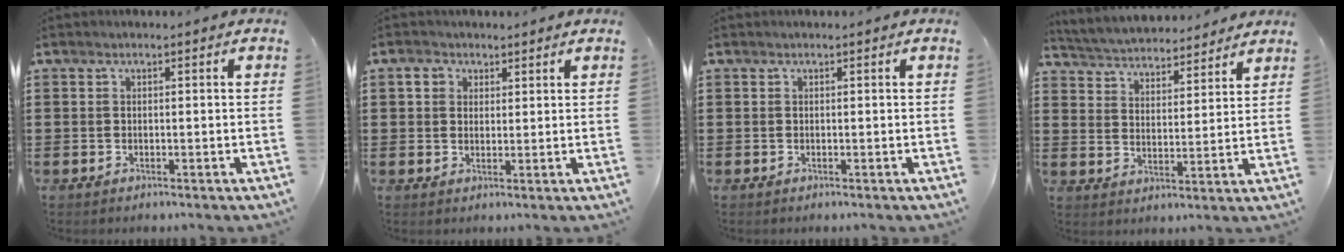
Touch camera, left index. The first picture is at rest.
{"total": 2.8, "force": [1.6, 2.2, 0.8], "torque": [-0.011, 0.002, 0.026]}
{"total": 0.0}
{"total": 4.2, "force": [4.2, 0.1, 0.1], "torque": [-0.025, -0.034, 0.071]}